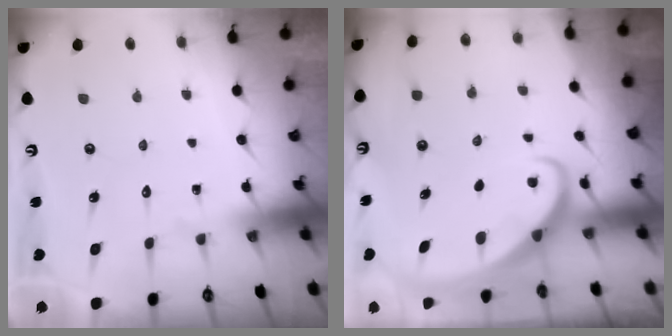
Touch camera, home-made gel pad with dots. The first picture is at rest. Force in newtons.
{"total": 3.1, "press": 3.1, "slide": 0.2}